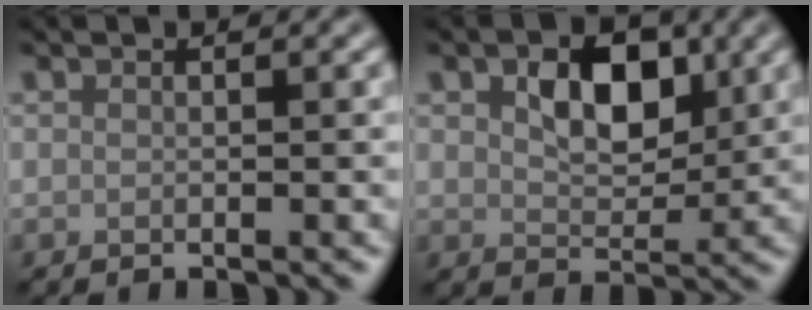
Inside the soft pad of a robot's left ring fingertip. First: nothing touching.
{"total": 5.0, "force": [1.4, 3.1, 3.6], "torque": [-0.061, -0.001, 0.018]}